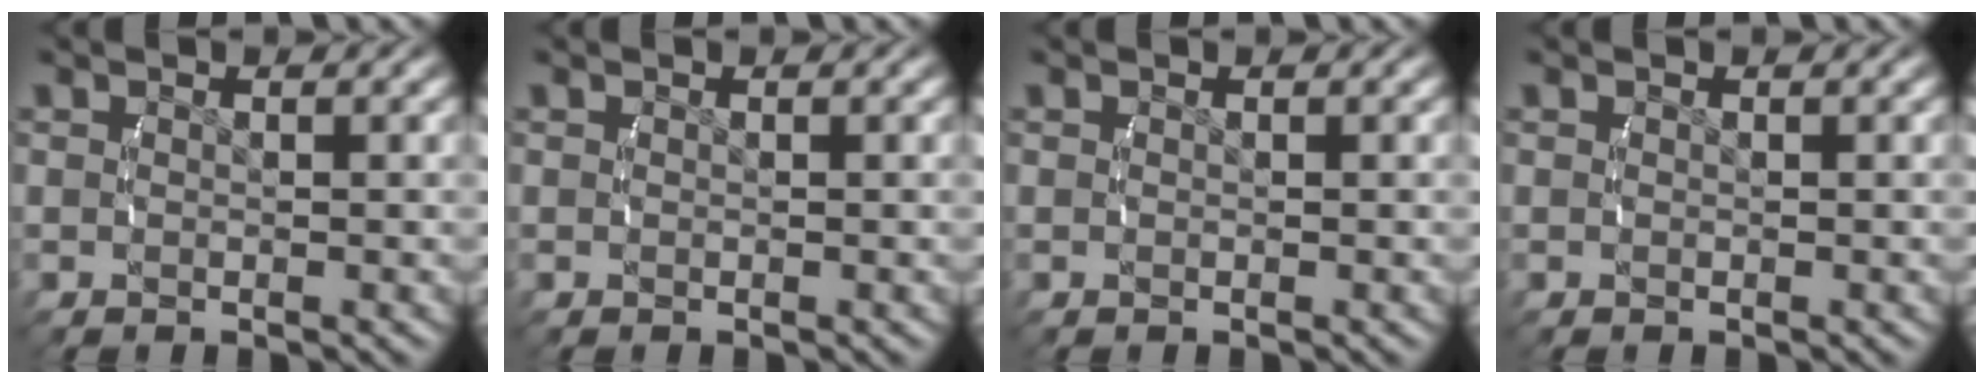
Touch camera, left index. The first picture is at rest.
{"total": 0.0}
{"total": 0.0}
{"total": 0.0}